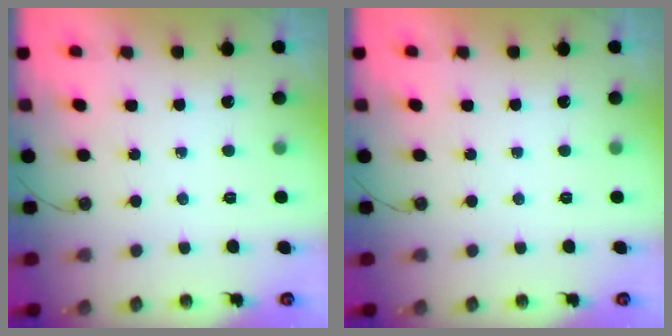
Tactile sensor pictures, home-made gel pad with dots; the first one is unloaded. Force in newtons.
{"total": 0.0}